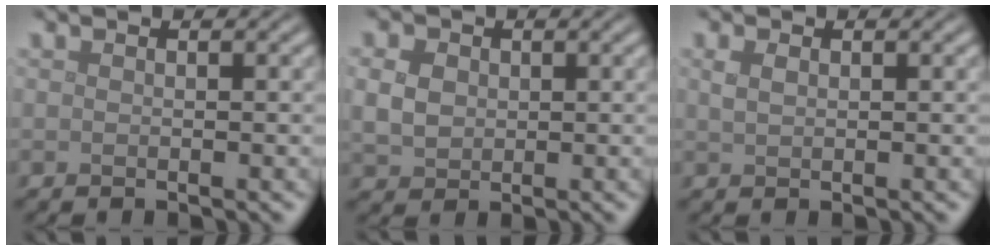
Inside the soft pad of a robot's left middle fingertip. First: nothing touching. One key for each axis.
{"total": 3.2, "fx": 0.5, "fy": 2.6, "fz": 1.7, "tx": -0.043, "ty": 0.005, "tz": 0.006}
{"total": 1.2, "fx": 0.5, "fy": 0.8, "fz": 0.8, "tx": -0.021, "ty": 0.001, "tz": 0.012}